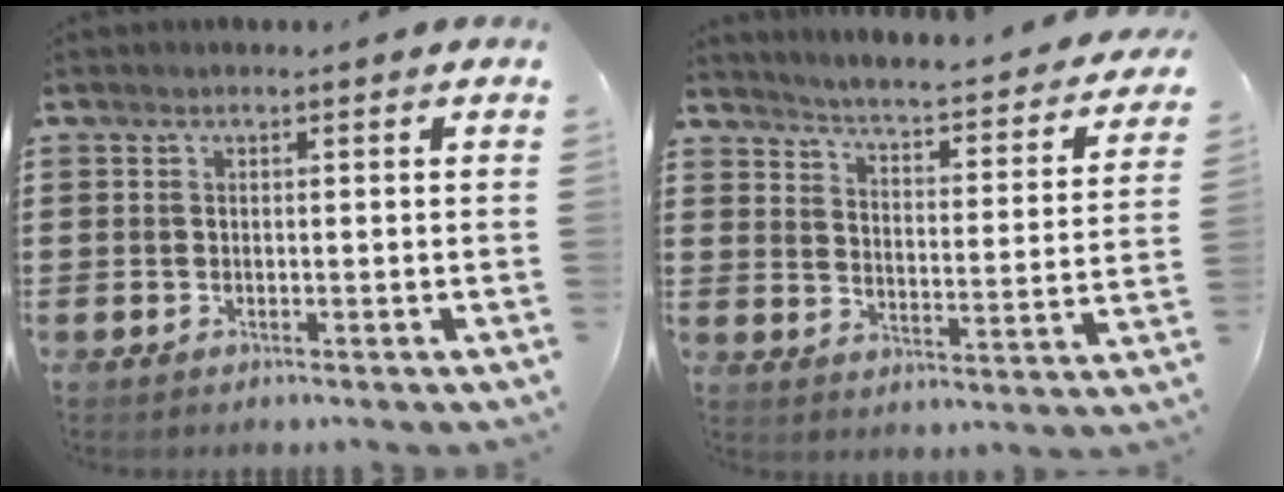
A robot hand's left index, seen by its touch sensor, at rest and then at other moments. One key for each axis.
{"total": 2.7, "fx": 2.5, "fy": -0.5, "fz": 0.9, "tx": -0.037, "ty": -0.036, "tz": 0.030}